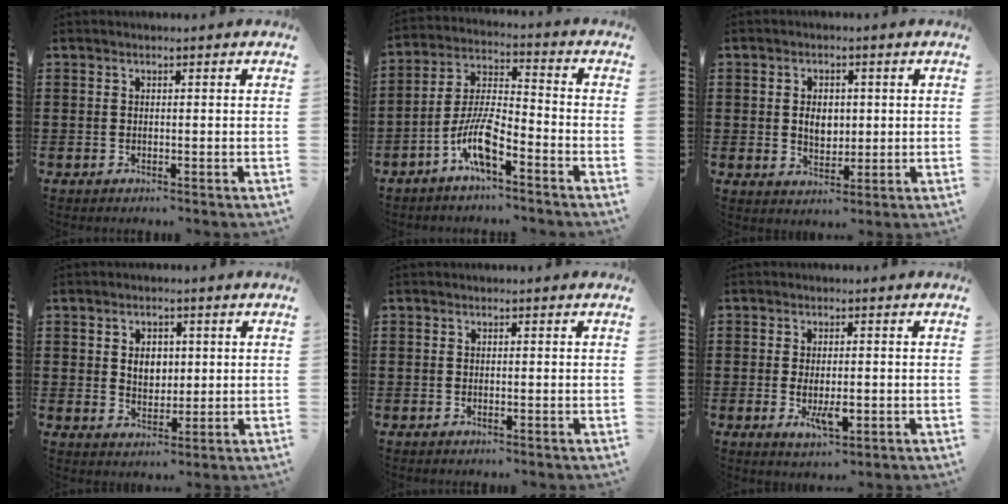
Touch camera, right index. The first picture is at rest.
{"total": 8.4, "force": [-5.0, 2.3, 6.4], "torque": [-0.145, -0.003, -0.097]}
{"total": 3.8, "force": [0.3, 2.6, 2.8], "torque": [-0.046, 0.001, 0.001]}
{"total": 3.7, "force": [0.7, 2.7, 2.5], "torque": [-0.050, 0.005, 0.010]}
{"total": 0.0}
{"total": 4.4, "force": [-0.9, 1.8, 3.9], "torque": [-0.066, -0.002, -0.017]}